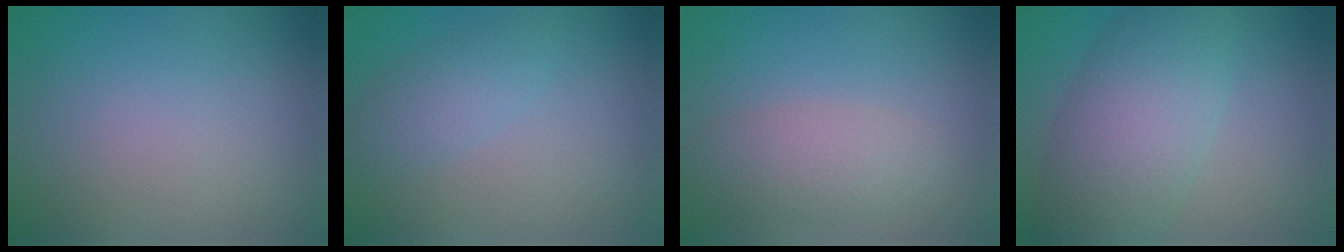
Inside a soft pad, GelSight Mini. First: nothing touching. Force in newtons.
{"total": 2.5, "press": 2.5, "slide": 0.0}
{"total": 3.1, "press": 3.1, "slide": 0.1}
{"total": 8.1, "press": 8.1, "slide": 0.3}